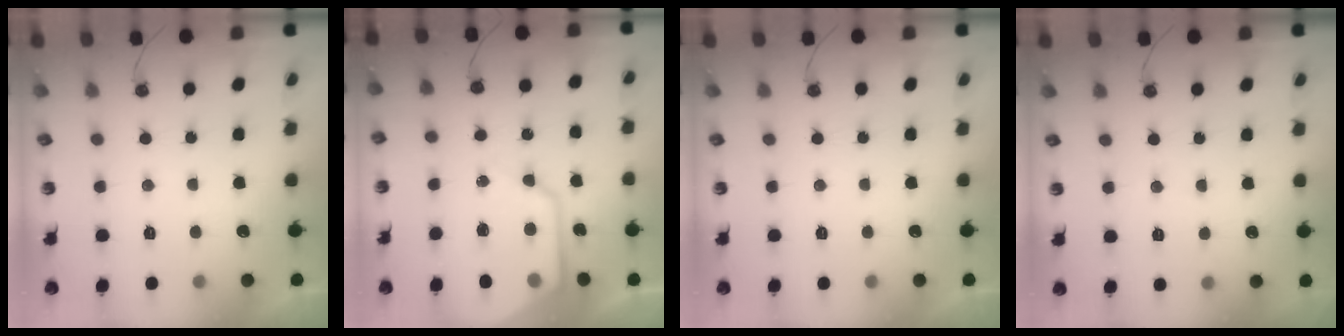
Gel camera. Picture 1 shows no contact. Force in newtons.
{"total": 13.4, "press": 13.3, "slide": 1.4}
{"total": 0.0}
{"total": 4.4, "press": 4.4, "slide": 0.6}